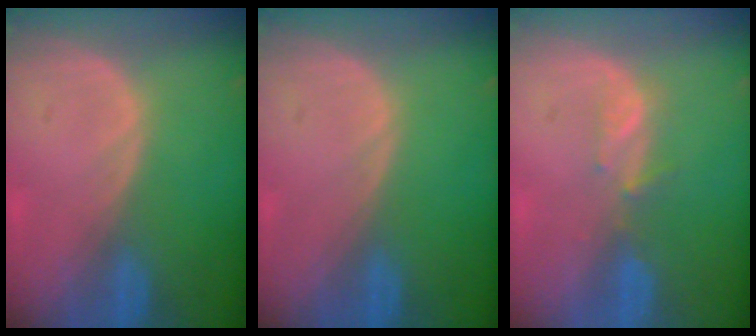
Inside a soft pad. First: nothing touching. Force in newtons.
{"total": 0.0}
{"total": 2.3, "press": 2.1, "slide": 0.8}